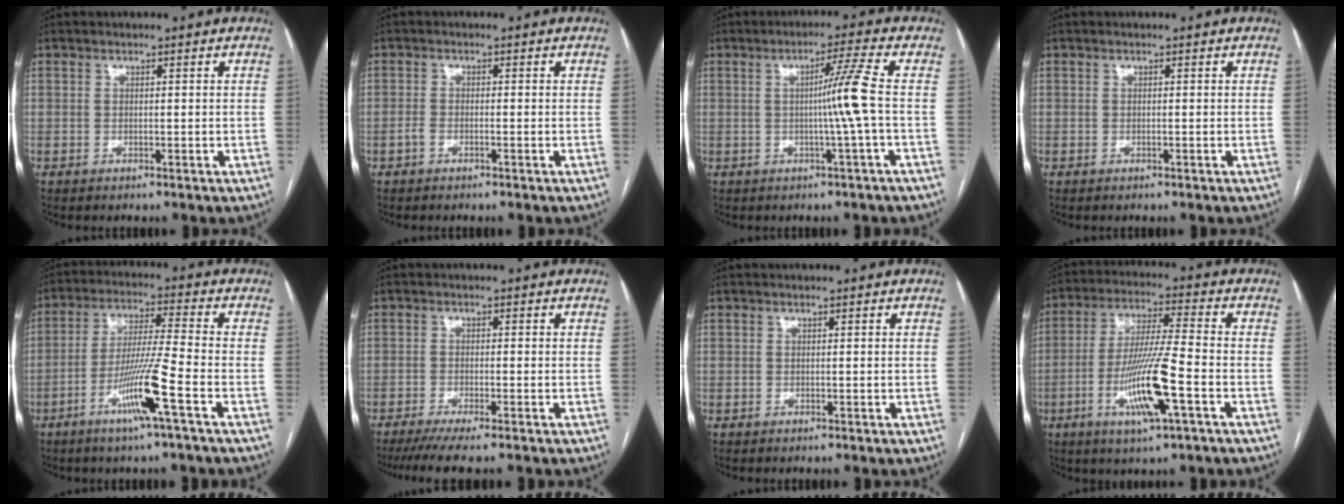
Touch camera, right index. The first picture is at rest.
{"total": 1.2, "force": [-0.7, 0.5, 0.9], "torque": [-0.017, 0.005, -0.011]}
{"total": 5.9, "force": [-0.5, -2.1, 5.4], "torque": [-0.091, 0.004, -0.005]}
{"total": 0.0}
{"total": 10.3, "force": [-4.7, -1.1, 9.1], "torque": [-0.175, -0.010, -0.093]}
{"total": 6.6, "force": [-5.3, -0.1, 3.9], "torque": [-0.055, -0.015, -0.084]}
{"total": 0.0}
{"total": 12.5, "force": [-4.4, 0.4, 11.7], "torque": [-0.229, -0.011, -0.081]}